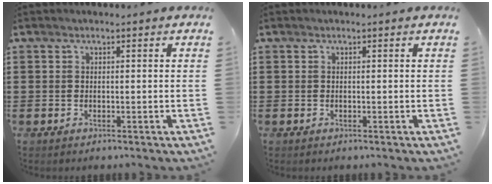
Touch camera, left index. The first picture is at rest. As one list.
[{"total": 0.0}]